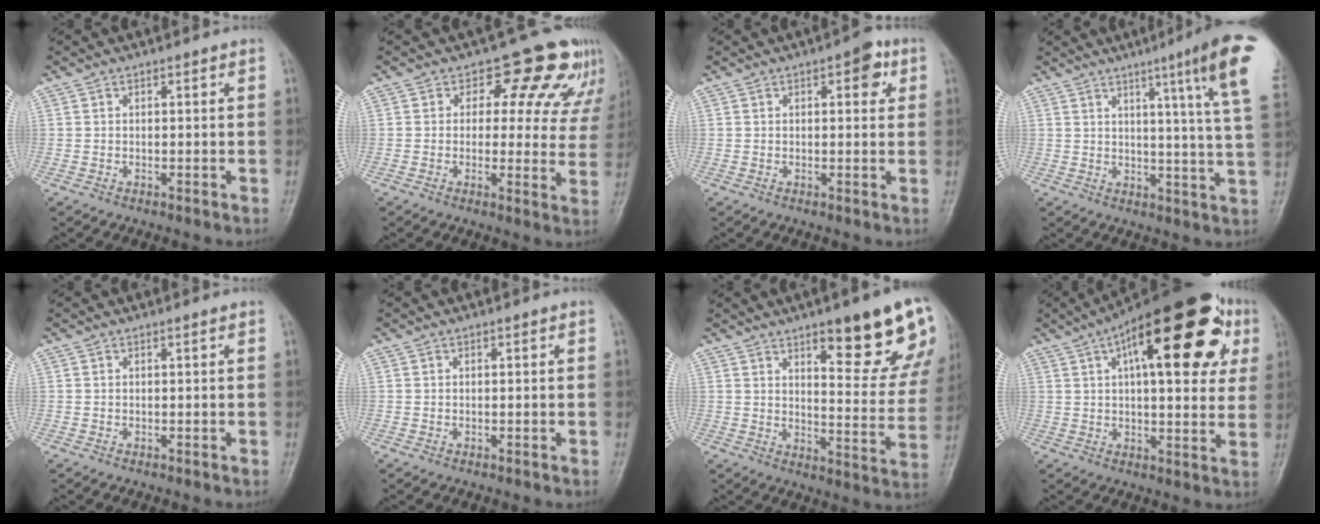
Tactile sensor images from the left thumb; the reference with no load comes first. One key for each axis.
{"total": 12.2, "fx": 8.0, "fy": 7.4, "fz": 5.5, "tx": -0.004, "ty": -0.031, "tz": 0.073}
{"total": 4.7, "fx": 1.8, "fy": 2.3, "fz": 3.7, "tx": -0.027, "ty": 0.001, "tz": 0.013}
{"total": 15.3, "fx": 7.4, "fy": 0.1, "fz": 13.5, "tx": -0.175, "ty": -0.034, "tz": 0.083}
{"total": 0.0}
{"total": 0.0}
{"total": 18.8, "fx": 10.7, "fy": 5.3, "fz": 14.5, "tx": -0.147, "ty": -0.059, "tz": 0.146}
{"total": 27.3, "fx": 10.2, "fy": 11.0, "fz": 22.9, "tx": -0.306, "ty": 0.026, "tz": 0.139}